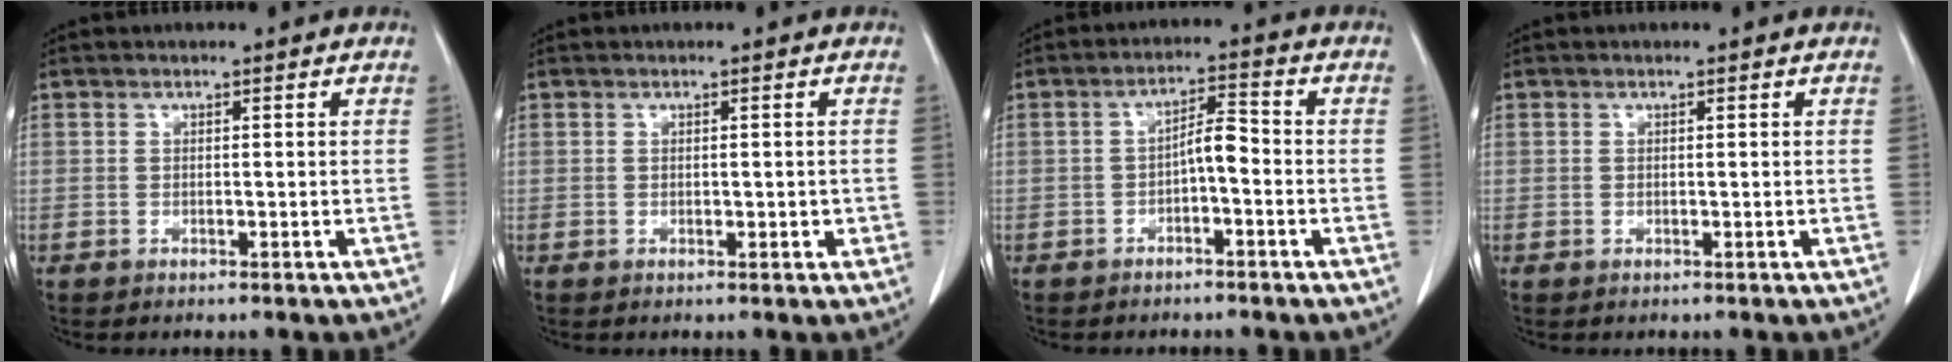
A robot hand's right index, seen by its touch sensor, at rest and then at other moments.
{"total": 1.4, "force": [-0.1, 0.7, 1.2], "torque": [-0.016, 0.001, 0.003]}
{"total": 3.9, "force": [-1.1, 1.1, 3.6], "torque": [-0.062, 0.015, -0.019]}
{"total": 0.0}